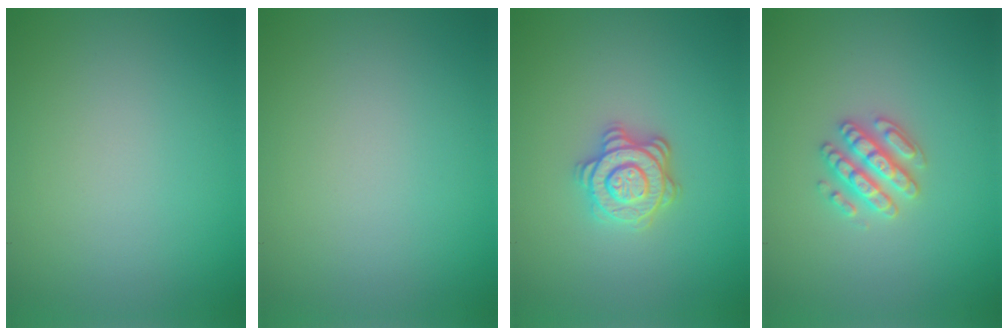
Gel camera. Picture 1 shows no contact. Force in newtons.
{"total": 0.0}
{"total": 3.6, "press": 3.1, "slide": 1.9}
{"total": 2.8, "press": 2.7, "slide": 0.8}